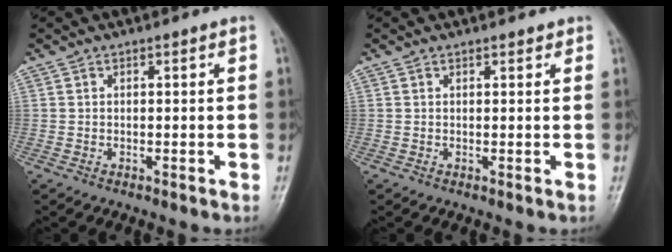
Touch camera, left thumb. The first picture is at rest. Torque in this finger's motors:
{"motor_torque": [-0.31, 0.12, -0.03, -0.06, 0.03]}